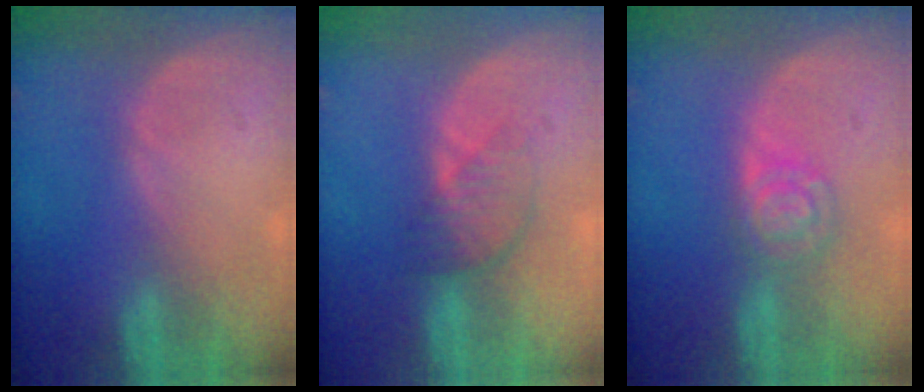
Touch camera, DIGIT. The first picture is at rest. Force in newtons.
{"total": 3.9, "press": 3.6, "slide": 1.4}
{"total": 5.1, "press": 4.5, "slide": 2.6}